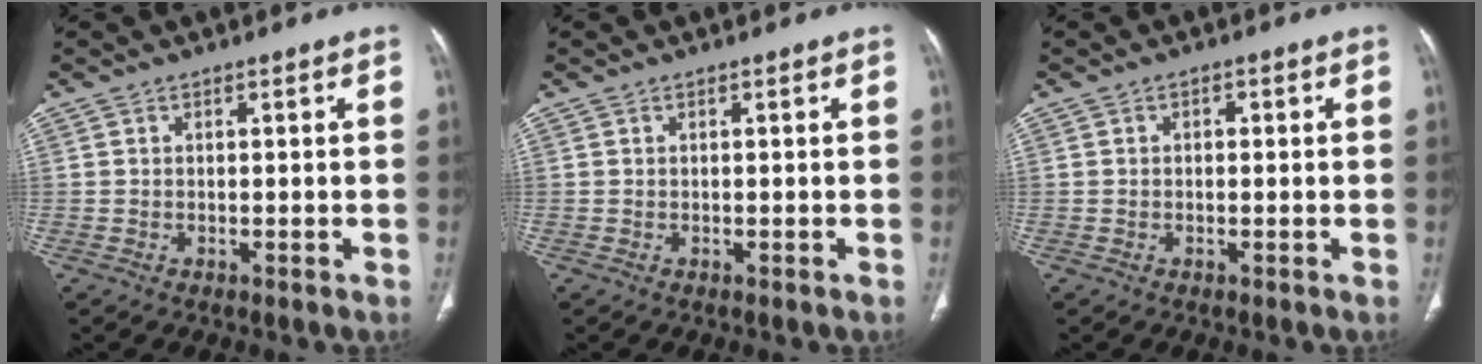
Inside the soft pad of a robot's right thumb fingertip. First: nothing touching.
{"total": 0.0}
{"total": 1.0, "force": [0.1, 0.7, 0.6], "torque": [-0.001, 0.003, -0.003]}